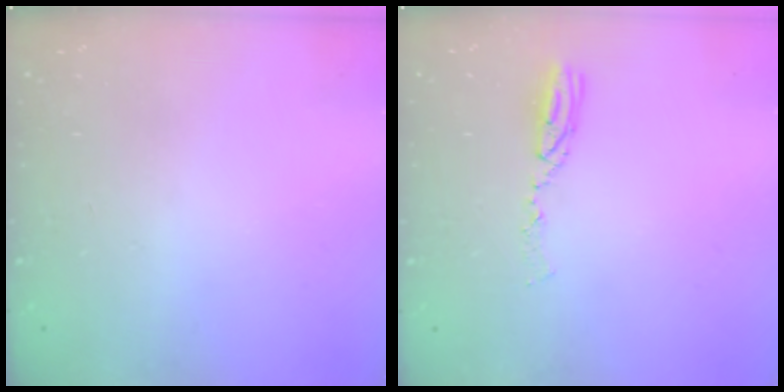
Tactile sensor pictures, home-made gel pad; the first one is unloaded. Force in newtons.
{"total": 6.5, "press": 6.5, "slide": 0.7}